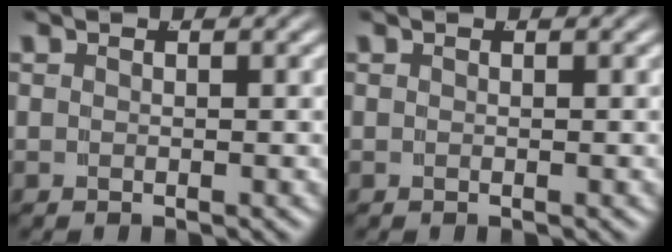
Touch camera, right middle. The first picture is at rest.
{"total": 0.0}